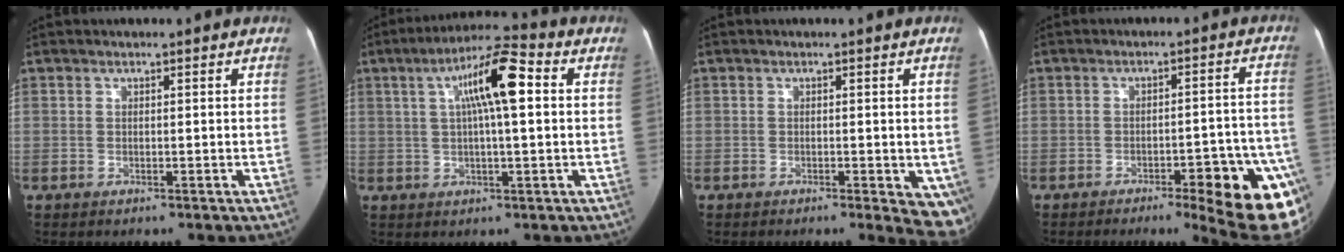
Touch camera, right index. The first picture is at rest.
{"total": 10.5, "force": [2.4, 1.5, 10.2], "torque": [-0.180, 0.028, 0.034]}
{"total": 6.8, "force": [-2.7, 2.2, 5.9], "torque": [-0.057, -0.013, -0.036]}
{"total": 14.9, "force": [-8.0, 2.1, 12.4], "torque": [-0.063, 0.018, -0.095]}